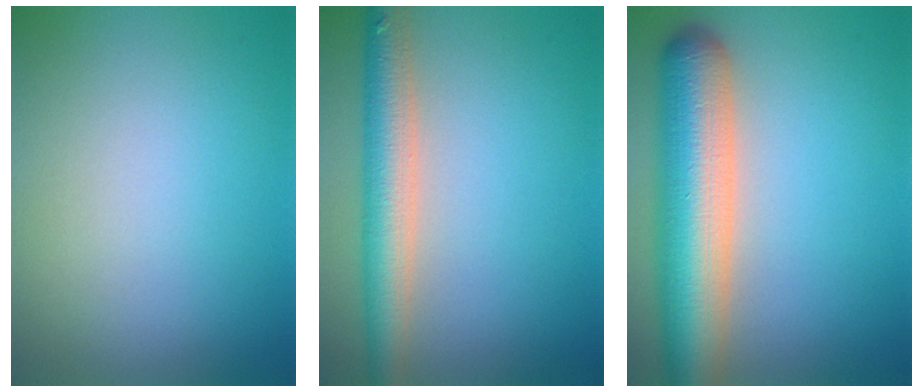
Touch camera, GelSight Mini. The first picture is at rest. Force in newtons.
{"total": 5.4, "press": 5.4, "slide": 0.2}
{"total": 10.1, "press": 10.1, "slide": 0.6}